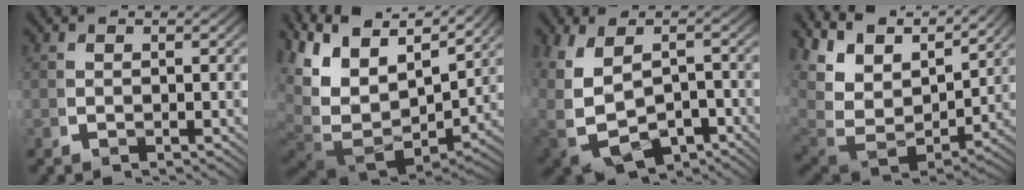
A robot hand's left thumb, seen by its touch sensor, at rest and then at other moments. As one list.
[{"total": 12.6, "force": [0.3, 8.2, 9.6], "torque": [-0.211, -0.046, 0.025]}, {"total": 9.5, "force": [-2.6, 6.6, 6.3], "torque": [-0.158, -0.052, -0.011]}, {"total": 10.3, "force": [2.1, 6.6, 7.6], "torque": [-0.177, -0.031, 0.045]}]